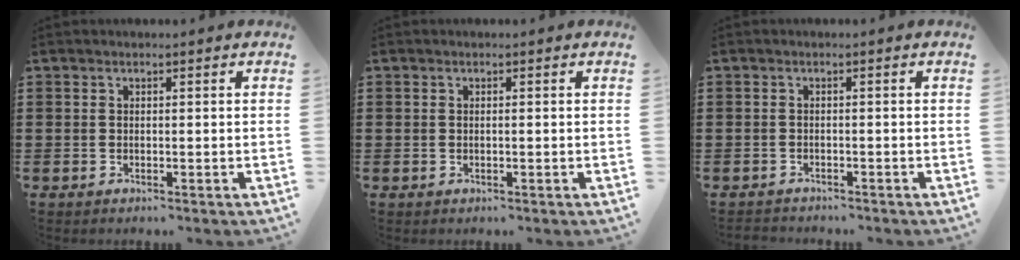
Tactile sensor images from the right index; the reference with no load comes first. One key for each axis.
{"total": 0.0}
{"total": 1.2, "fx": -1.2, "fy": 0.2, "fz": -0.1, "tx": -0.001, "ty": 0.003, "tz": -0.028}